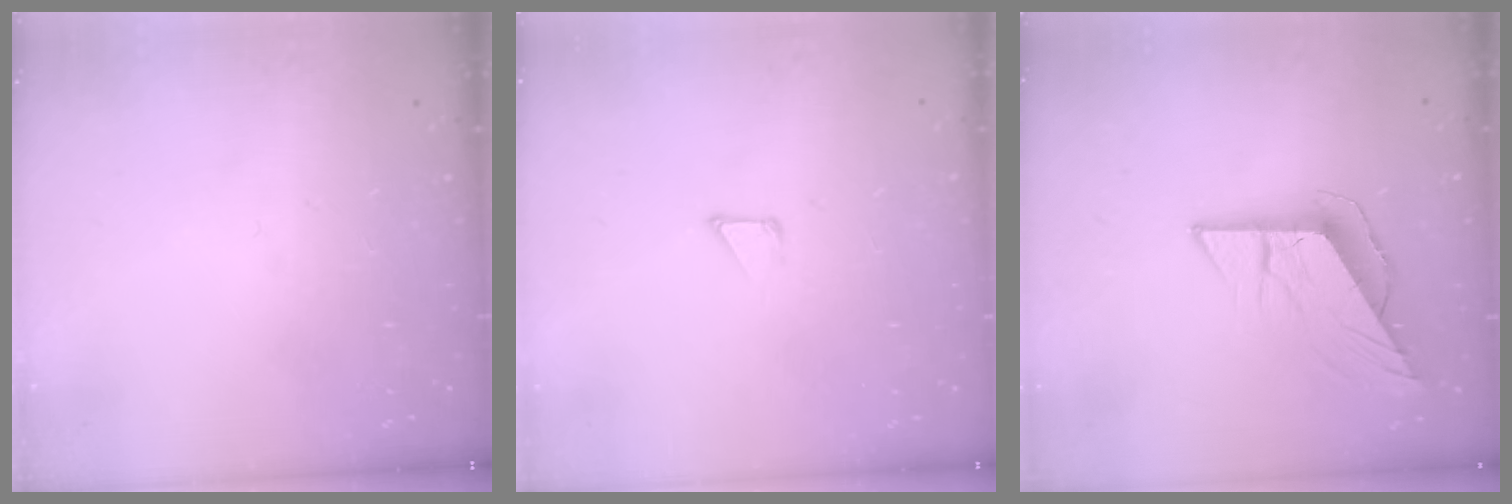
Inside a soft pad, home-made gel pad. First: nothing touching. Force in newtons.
{"total": 1.7, "press": 1.7, "slide": 0.0}
{"total": 8.7, "press": 8.7, "slide": 0.3}